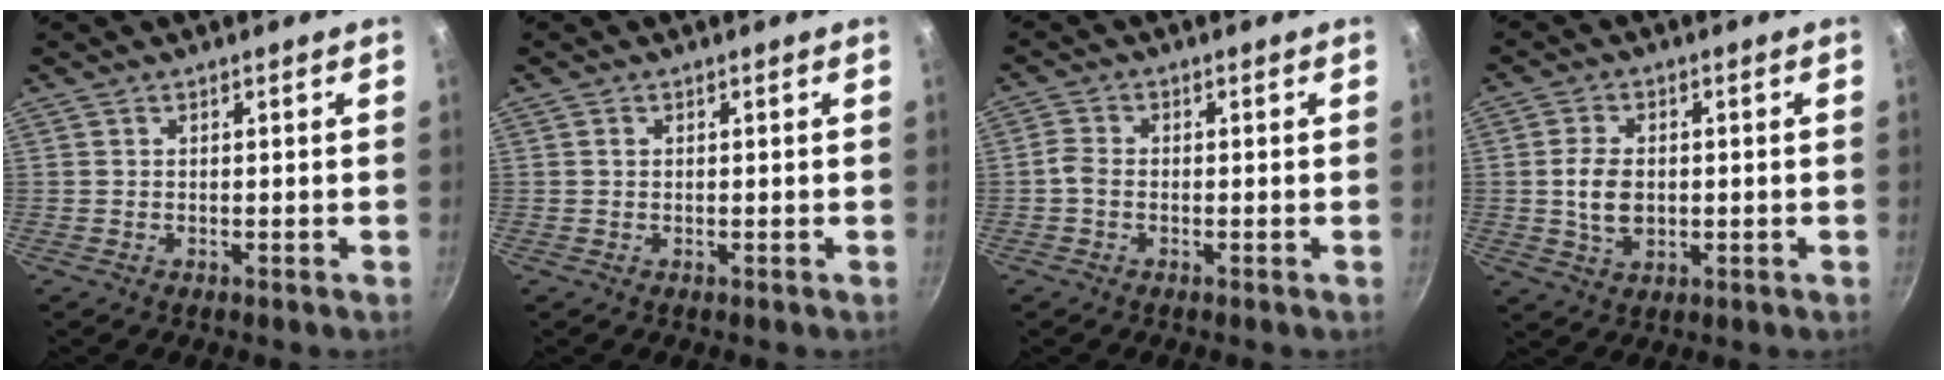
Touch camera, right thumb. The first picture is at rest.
{"total": 0.6, "force": [0.1, 0.5, 0.3], "torque": [-0.005, 0.004, 0.003]}
{"total": 2.3, "force": [-0.7, 1.7, 1.4], "torque": [-0.034, 0.010, -0.021]}
{"total": 6.7, "force": [-0.1, 4.4, 5.0], "torque": [-0.087, 0.001, -0.002]}